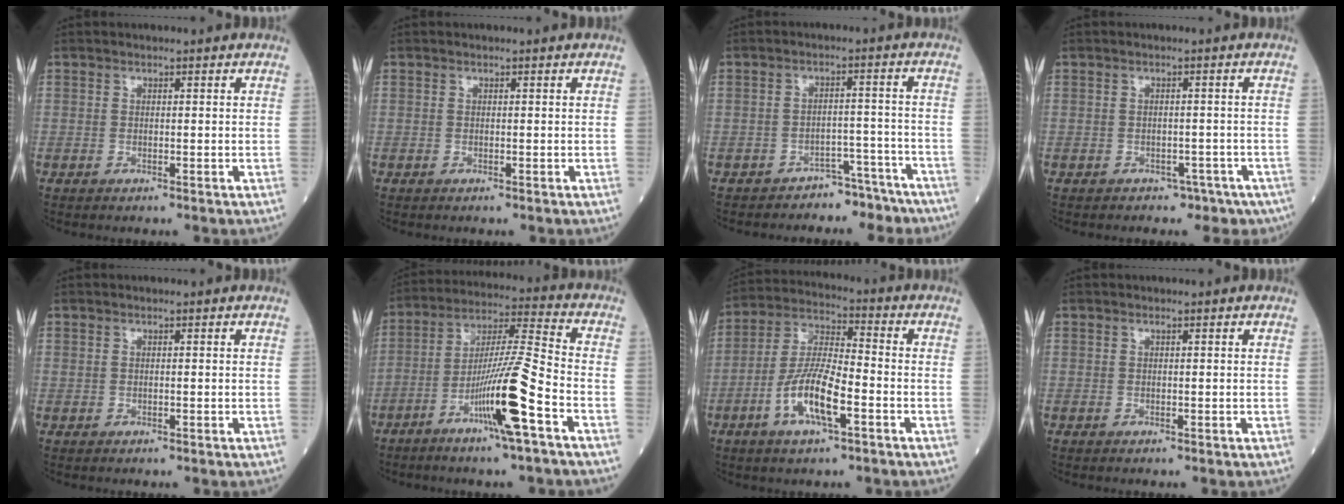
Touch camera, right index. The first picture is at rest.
{"total": 0.0}
{"total": 7.2, "force": [-6.3, 3.4, 0.1], "torque": [0.024, 0.043, -0.084]}
{"total": 4.5, "force": [-3.1, 3.2, 0.7], "torque": [-0.002, 0.013, -0.034]}
{"total": 0.0}
{"total": 13.0, "force": [-6.0, -0.6, 11.5], "torque": [-0.216, -0.003, -0.112]}
{"total": 10.5, "force": [-4.1, 2.3, 9.5], "torque": [-0.191, 0.000, -0.078]}
{"total": 0.0}